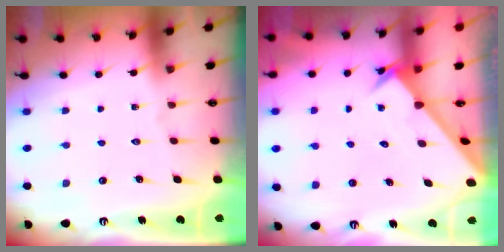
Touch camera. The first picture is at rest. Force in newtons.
{"total": 2.5, "press": 2.5, "slide": 0.2}